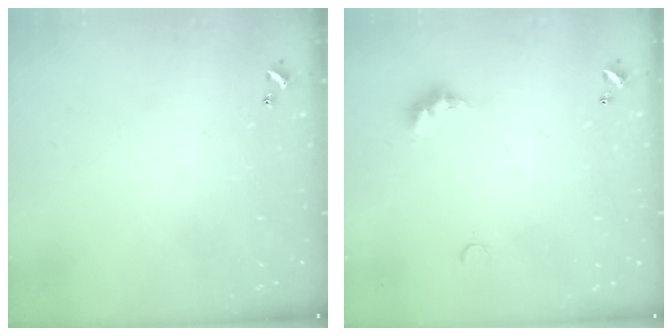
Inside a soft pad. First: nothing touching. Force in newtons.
{"total": 2.9, "press": 2.8, "slide": 0.7}